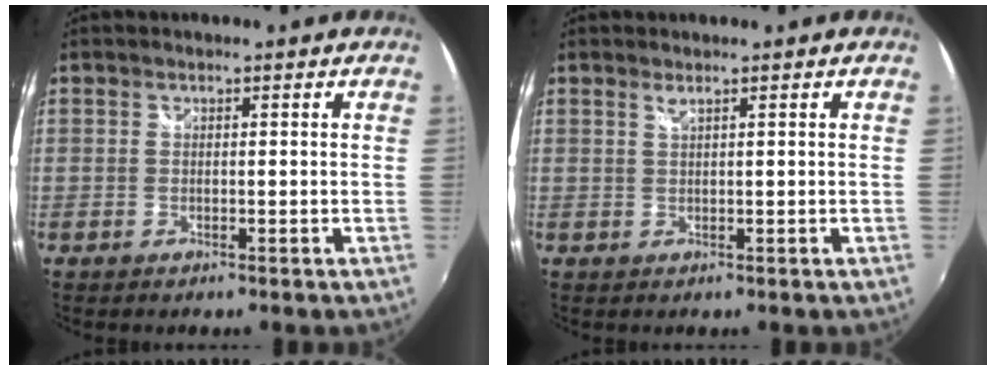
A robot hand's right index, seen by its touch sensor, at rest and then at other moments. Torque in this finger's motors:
{"motor_torque": [0.16, 0.03, 0.01, 0.03]}